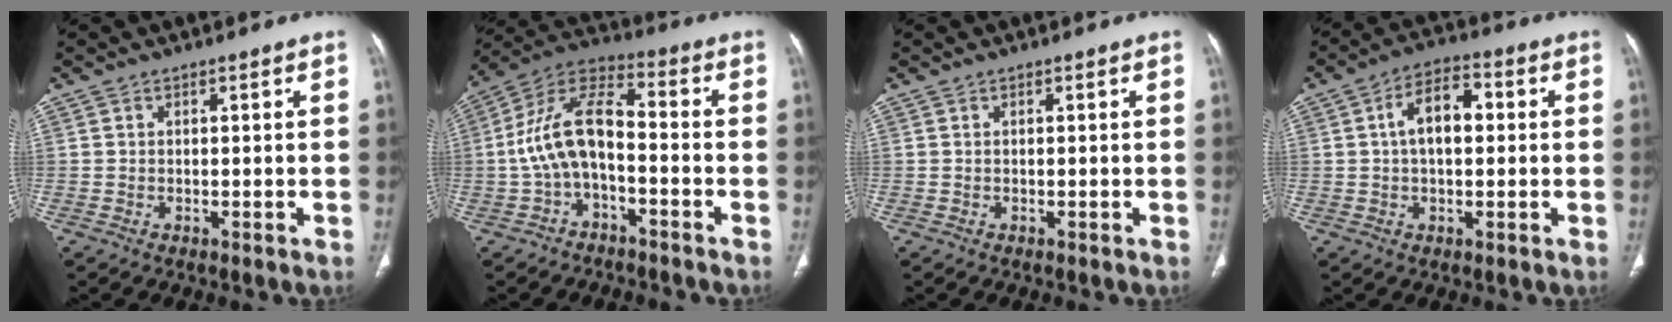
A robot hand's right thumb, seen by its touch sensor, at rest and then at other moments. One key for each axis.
{"total": 11.8, "fx": -2.6, "fy": 5.9, "fz": 9.9, "tx": -0.191, "ty": 0.055, "tz": -0.058}
{"total": 0.0}
{"total": 8.5, "fx": 1.0, "fy": 4.8, "fz": 6.9, "tx": -0.109, "ty": 0.024, "tz": 0.011}